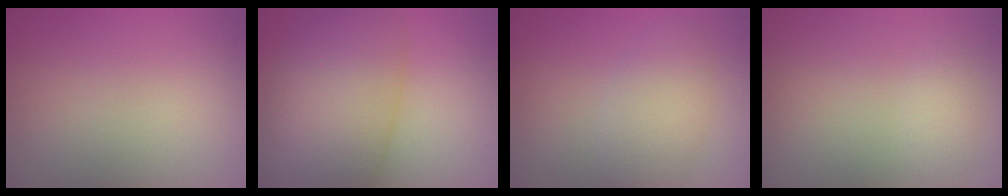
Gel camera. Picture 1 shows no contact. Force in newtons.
{"total": 10.5, "press": 10.5, "slide": 0.4}
{"total": 3.9, "press": 3.9, "slide": 0.2}
{"total": 1.2, "press": 1.2, "slide": 0.1}